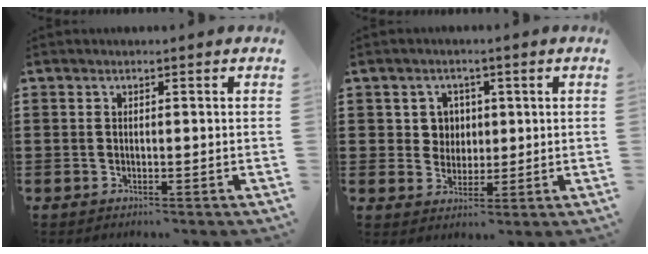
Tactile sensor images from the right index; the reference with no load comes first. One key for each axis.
{"total": 3.9, "fx": 1.0, "fy": 3.7, "fz": 1.1, "tx": -0.038, "ty": 0.011, "tz": 0.017}